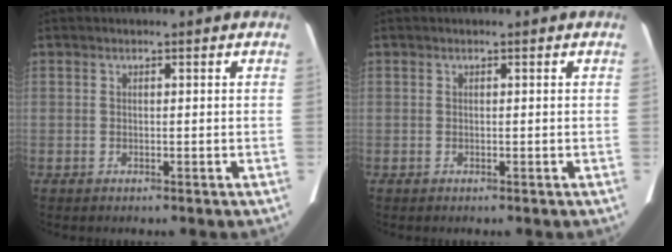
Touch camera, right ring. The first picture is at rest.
{"total": 0.0}